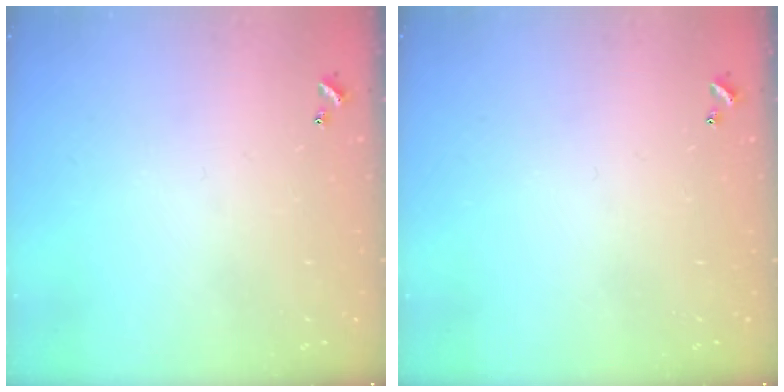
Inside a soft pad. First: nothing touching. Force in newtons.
{"total": 0.0}